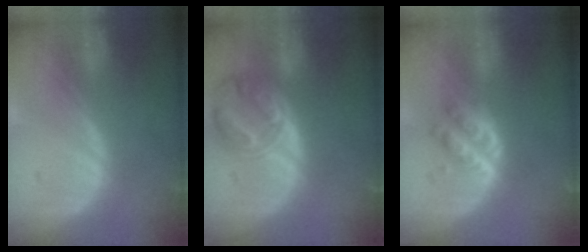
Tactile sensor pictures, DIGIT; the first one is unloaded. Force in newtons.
{"total": 8.2, "press": 7.1, "slide": 4.0}
{"total": 4.8, "press": 4.4, "slide": 2.1}